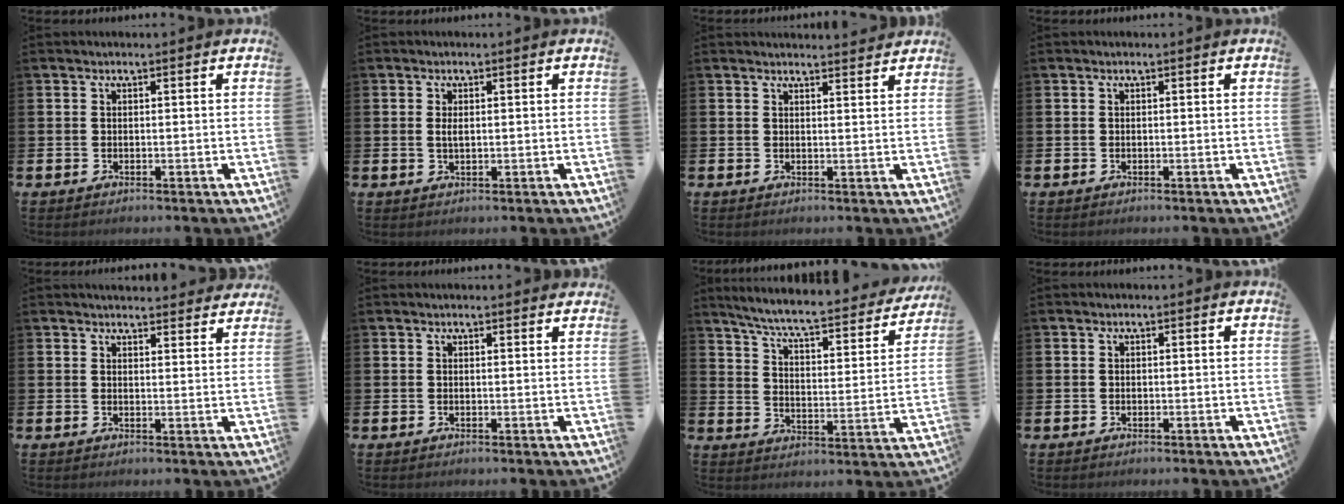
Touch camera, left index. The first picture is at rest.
{"total": 1.4, "force": [0.3, 0.6, 1.3], "torque": [-0.015, 0.000, 0.001]}
{"total": 2.1, "force": [2.1, 0.1, -0.1], "torque": [0.009, -0.017, 0.036]}
{"total": 0.0}
{"total": 3.5, "force": [3.4, 0.4, 0.0], "torque": [0.009, -0.024, 0.060]}
{"total": 0.9, "force": [0.9, 0.0, 0.2], "torque": [0.010, -0.005, 0.014]}
{"total": 6.9, "force": [6.3, 0.7, 2.9], "torque": [-0.073, -0.053, 0.099]}
{"total": 0.0}